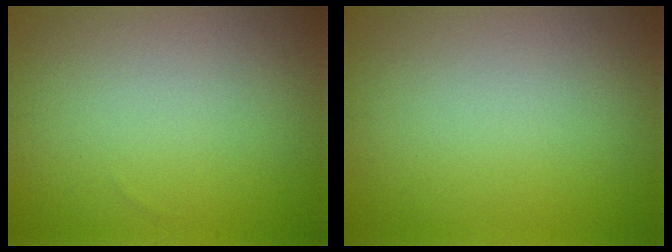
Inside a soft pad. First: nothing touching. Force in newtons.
{"total": 0.0}